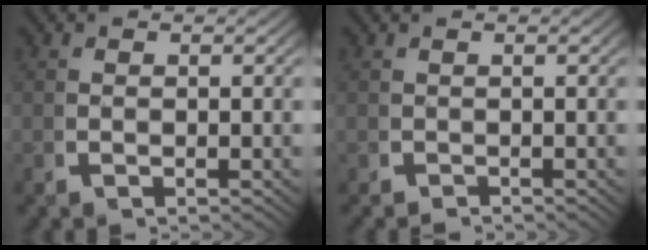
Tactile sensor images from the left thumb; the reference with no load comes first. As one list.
[{"total": 1.0, "force": [-0.8, 0.0, -0.5], "torque": [0.016, -0.003, -0.011]}]